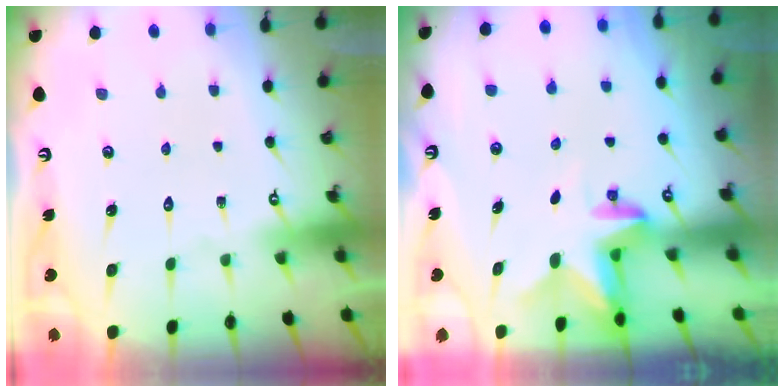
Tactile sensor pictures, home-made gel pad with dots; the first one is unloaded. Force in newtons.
{"total": 2.8, "press": 2.7, "slide": 0.6}